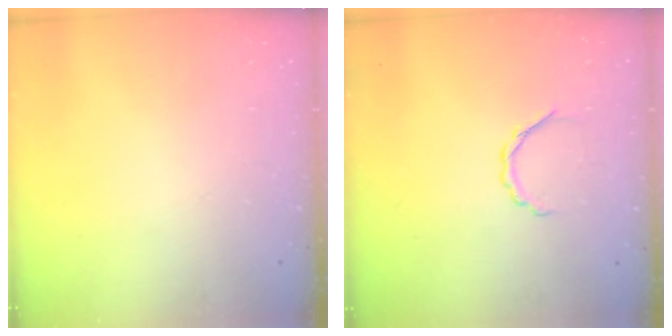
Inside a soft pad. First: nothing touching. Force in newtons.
{"total": 3.0, "press": 2.8, "slide": 0.9}